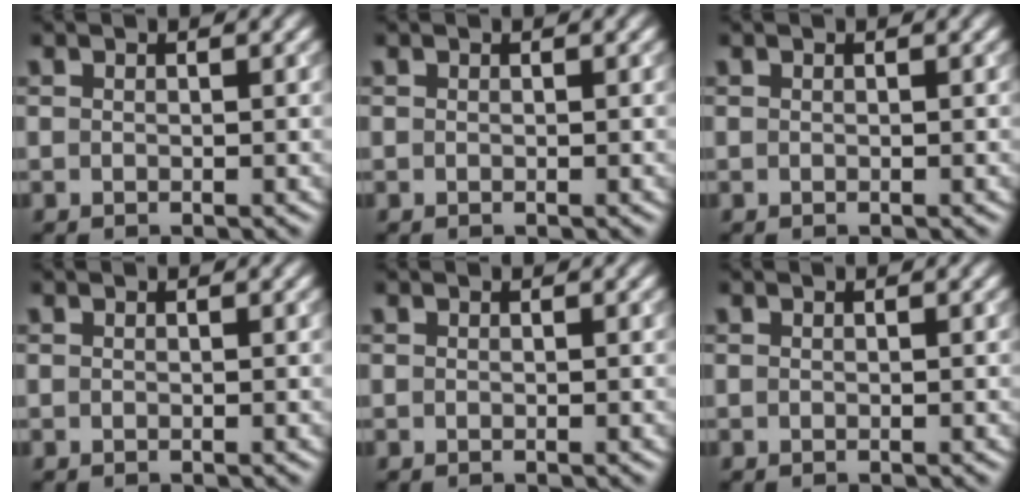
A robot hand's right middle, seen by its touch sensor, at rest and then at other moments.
{"total": 0.0}
{"total": 0.0}
{"total": 0.0}
{"total": 0.0}
{"total": 0.0}